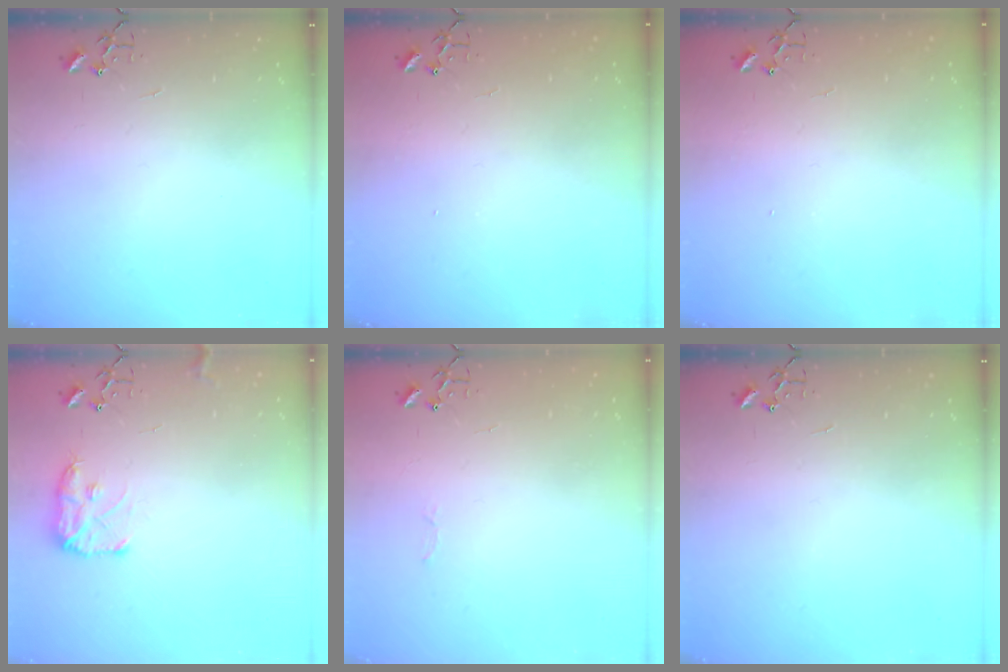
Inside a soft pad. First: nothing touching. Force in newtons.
{"total": 1.1, "press": 1.1, "slide": 0.1}
{"total": 1.1, "press": 1.1, "slide": 0.1}
{"total": 8.9, "press": 8.8, "slide": 0.6}
{"total": 2.5, "press": 2.5, "slide": 0.4}
{"total": 0.0}